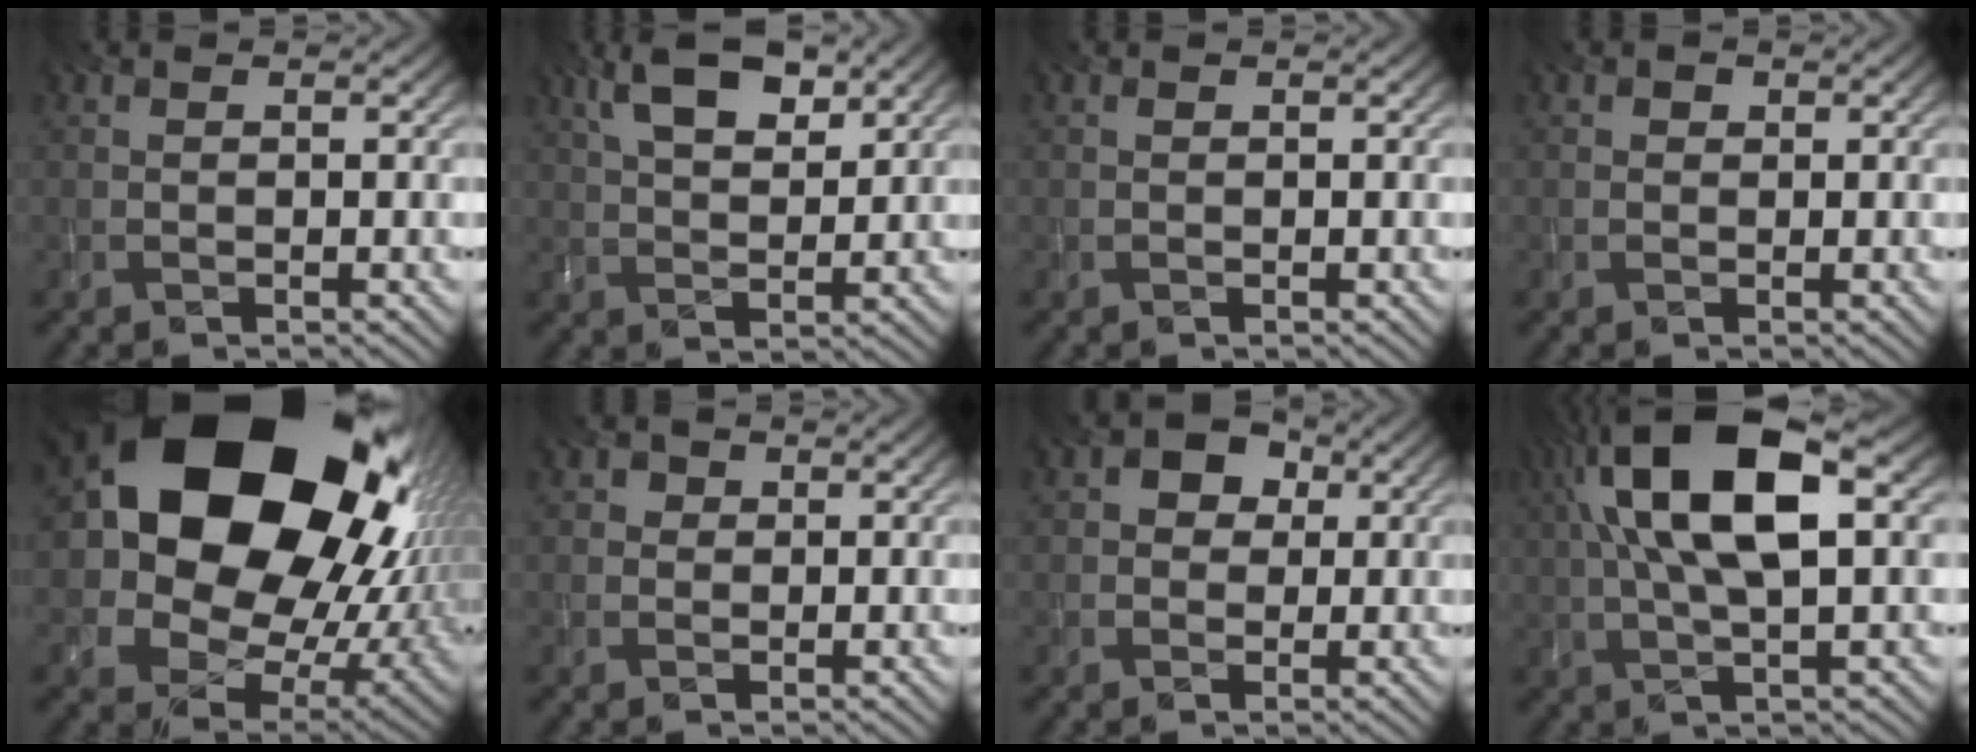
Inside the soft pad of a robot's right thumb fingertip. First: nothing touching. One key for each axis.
{"total": 7.8, "fx": 4.1, "fy": 3.3, "fz": 5.8, "tx": -0.124, "ty": 0.015, "tz": 0.079}
{"total": 0.0}
{"total": 0.7, "fx": 0.3, "fy": 0.6, "fz": 0.2, "tx": -0.002, "ty": 0.000, "tz": 0.001}
{"total": 22.9, "fx": 6.4, "fy": 17.5, "fz": 13.2, "tx": -0.314, "ty": -0.018, "tz": 0.157}
{"total": 1.5, "fx": 0.3, "fy": 1.5, "fz": 0.4, "tx": -0.004, "ty": 0.000, "tz": 0.000}
{"total": 4.4, "fx": 1.0, "fy": 3.8, "fz": 2.1, "tx": -0.036, "ty": 0.013, "tz": -0.003}
{"total": 13.7, "fx": 3.8, "fy": 5.0, "fz": 12.2, "tx": -0.247, "ty": 0.022, "tz": 0.065}